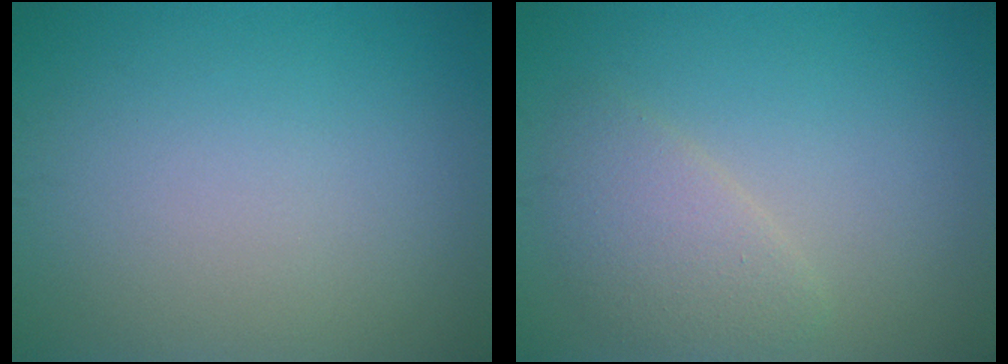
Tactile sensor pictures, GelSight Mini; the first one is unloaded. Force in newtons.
{"total": 2.7, "press": 2.7, "slide": 0.2}